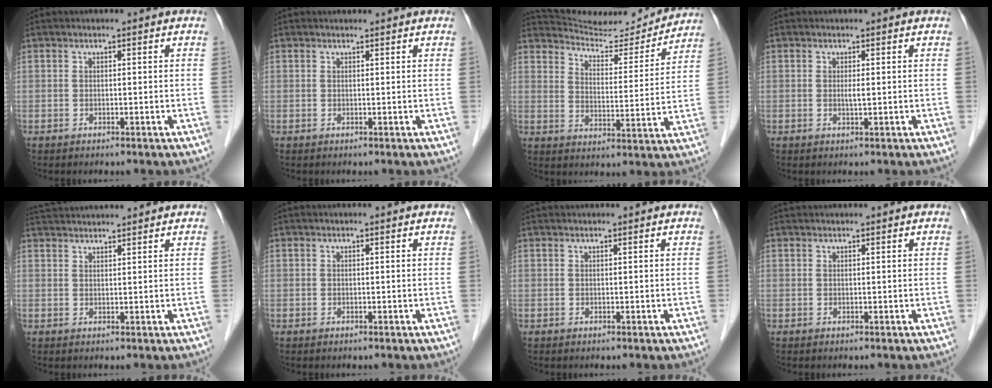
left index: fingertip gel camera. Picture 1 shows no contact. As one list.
[{"total": 0.8, "force": [0.8, 0.1, 0.0], "torque": [-0.009, 0.004, 0.013]}, {"total": 13.0, "force": [12.9, 1.3, 1.1], "torque": [-0.021, -0.015, 0.181]}, {"total": 0.7, "force": [0.1, 0.1, 0.7], "torque": [-0.019, -0.004, 0.000]}, {"total": 7.3, "force": [7.1, -0.2, 1.8], "torque": [-0.036, 0.036, 0.109]}, {"total": 0.9, "force": [0.9, 0.1, 0.2], "torque": [-0.007, 0.010, 0.011]}, {"total": 1.6, "force": [1.5, 0.1, 0.4], "torque": [-0.006, 0.022, 0.024]}, {"total": 3.1, "force": [3.0, 0.1, 0.8], "torque": [-0.008, 0.032, 0.045]}]